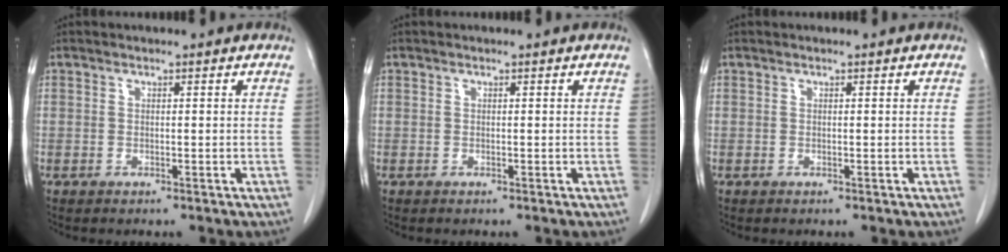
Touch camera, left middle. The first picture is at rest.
{"total": 0.0}
{"total": 0.0}